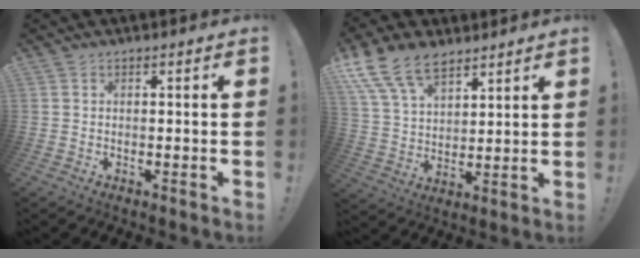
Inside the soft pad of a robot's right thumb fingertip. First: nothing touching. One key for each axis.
{"total": 14.9, "fx": 10.2, "fy": 8.1, "fz": 7.1, "tx": -0.136, "ty": -0.054, "tz": 0.194}